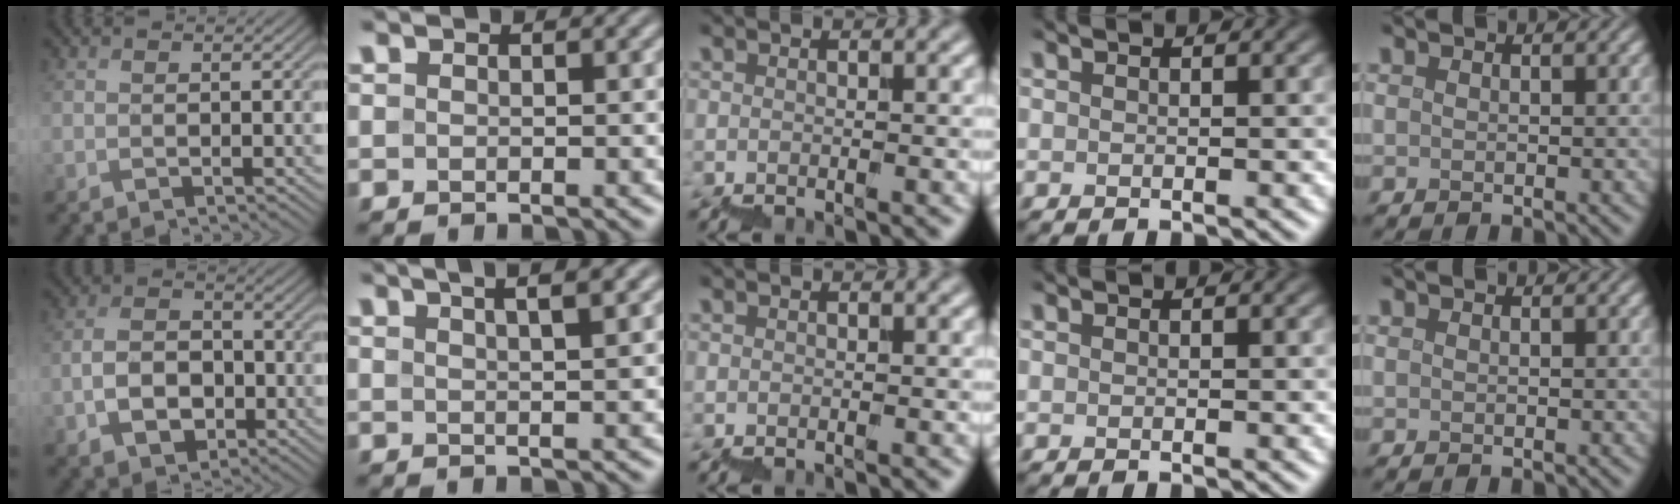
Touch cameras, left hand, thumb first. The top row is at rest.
{"thumb": {"total": 6.2, "force": [-2.4, 4.3, 3.8], "torque": [-0.076, -0.006, -0.049]}, "index": {"total": 6.4, "force": [3.7, 2.2, 4.7], "torque": [-0.034, 0.037, 0.025]}}